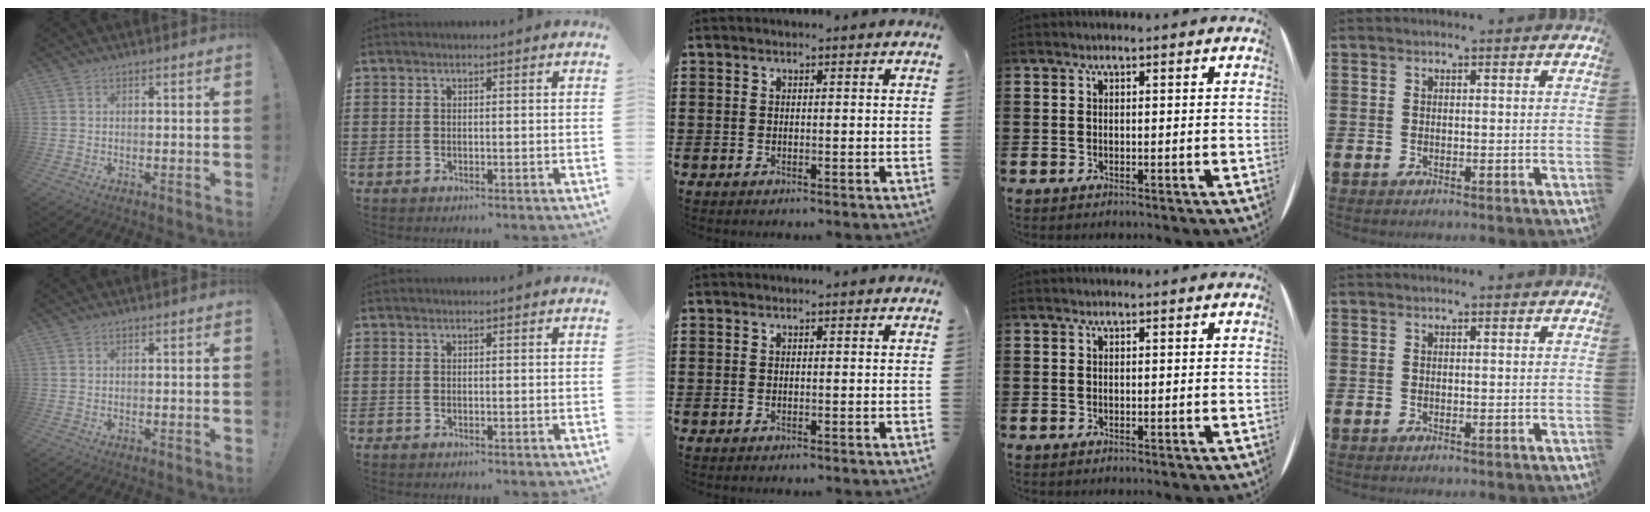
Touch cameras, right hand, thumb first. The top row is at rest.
{}